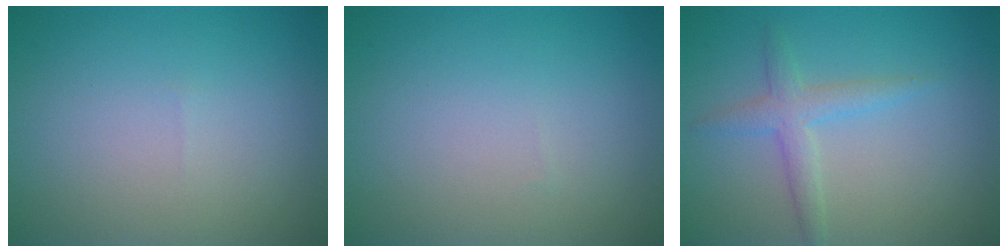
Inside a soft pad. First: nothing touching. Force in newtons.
{"total": 0.0}
{"total": 2.4, "press": 2.4, "slide": 0.1}